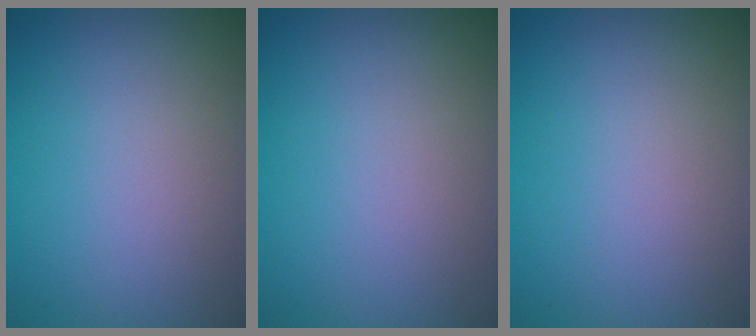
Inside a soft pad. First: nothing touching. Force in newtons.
{"total": 0.0}
{"total": 0.0}